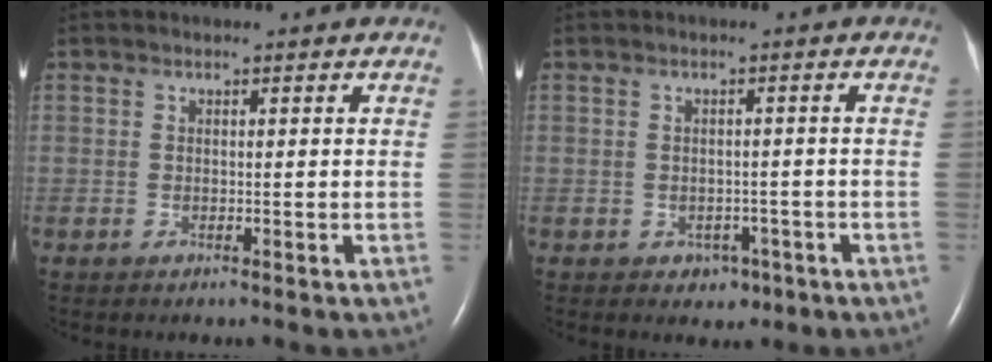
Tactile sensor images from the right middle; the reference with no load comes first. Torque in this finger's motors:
{"motor_torque": [-0.36, 0.09, 0.06, -0.01]}